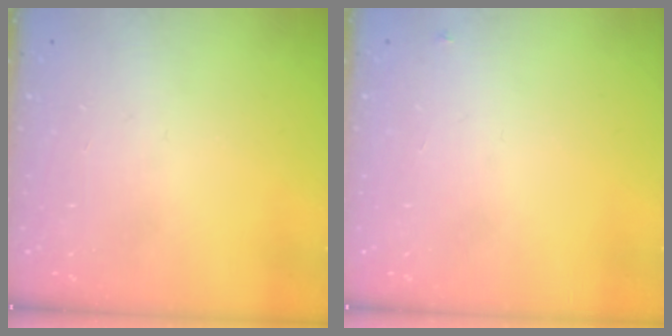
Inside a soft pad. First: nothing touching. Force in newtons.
{"total": 2.6, "press": 2.6, "slide": 0.2}